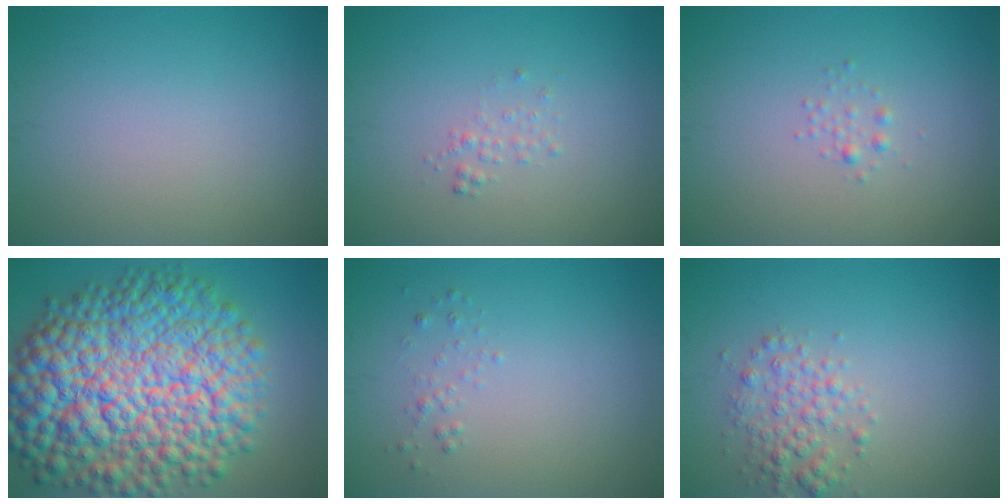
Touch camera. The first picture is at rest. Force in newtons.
{"total": 0.9, "press": 0.9, "slide": 0.1}
{"total": 0.8, "press": 0.8, "slide": 0.0}
{"total": 16.7, "press": 16.7, "slide": 0.4}
{"total": 0.7, "press": 0.7, "slide": 0.1}
{"total": 2.7, "press": 2.7, "slide": 0.0}